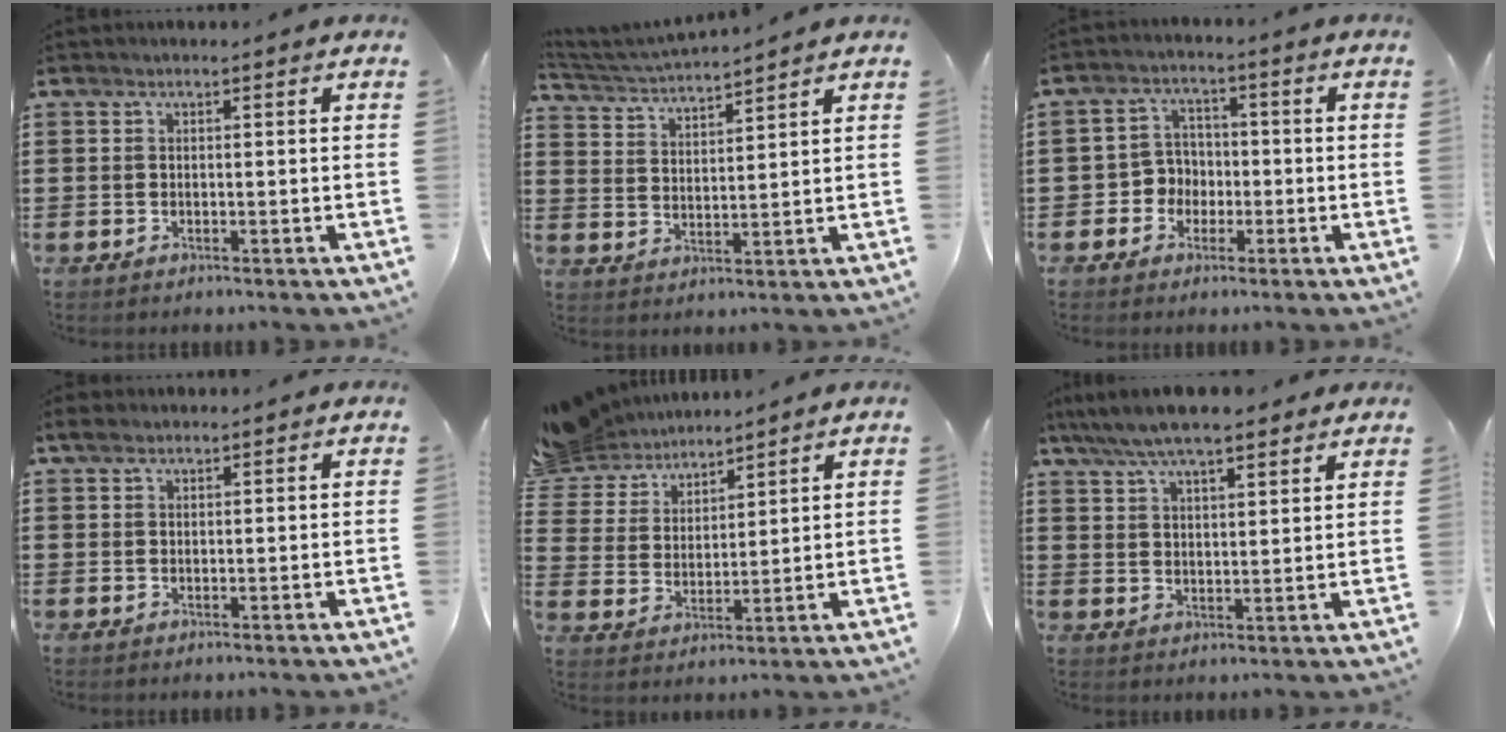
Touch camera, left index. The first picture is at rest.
{"total": 3.7, "force": [3.7, -0.3, 0.6], "torque": [-0.029, -0.020, 0.062]}
{"total": 4.3, "force": [-1.6, 3.8, 1.1], "torque": [-0.034, 0.010, -0.036]}
{"total": 1.5, "force": [1.0, 0.7, 0.8], "torque": [-0.018, 0.004, 0.019]}
{"total": 6.9, "force": [6.5, 2.2, 0.0], "torque": [-0.039, -0.034, 0.123]}
{"total": 6.5, "force": [5.7, 1.3, 2.9], "torque": [-0.075, -0.011, 0.102]}